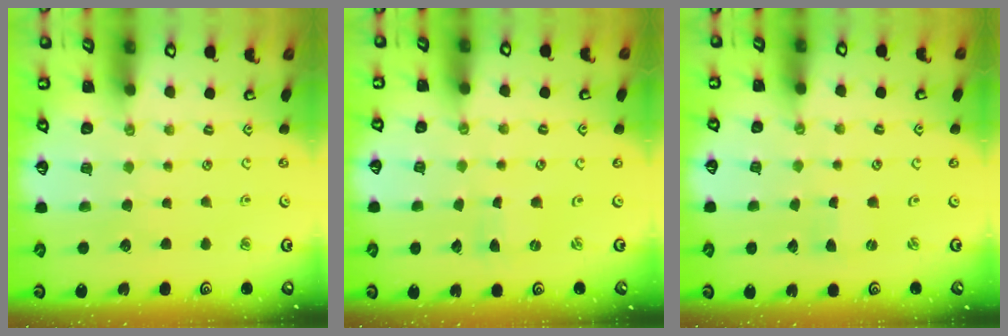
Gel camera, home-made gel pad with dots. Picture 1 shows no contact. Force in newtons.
{"total": 0.0}
{"total": 0.0}